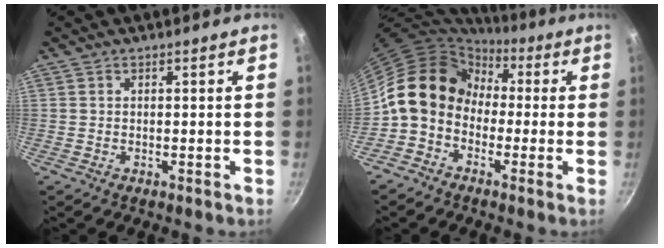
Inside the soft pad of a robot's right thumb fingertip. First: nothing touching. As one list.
[{"total": 12.7, "force": [0.1, 10.4, 7.3], "torque": [-0.089, 0.037, -0.024]}]